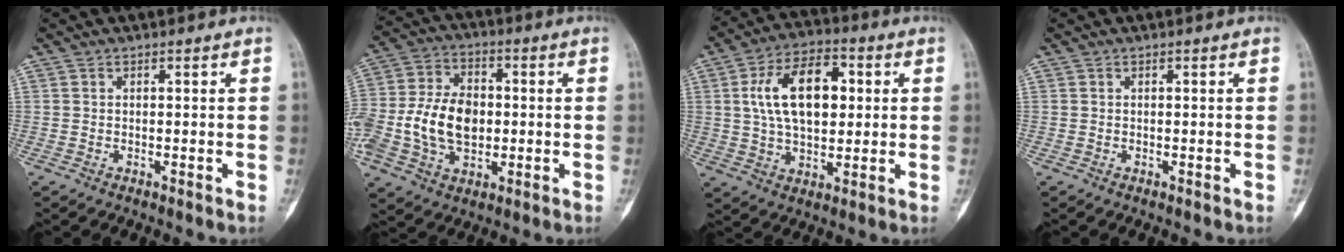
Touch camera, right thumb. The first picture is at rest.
{"total": 16.6, "force": [-1.9, 11.6, 11.7], "torque": [-0.227, 0.019, -0.029]}
{"total": 15.5, "force": [2.6, 9.2, 12.2], "torque": [-0.186, 0.012, 0.042]}
{"total": 0.0}